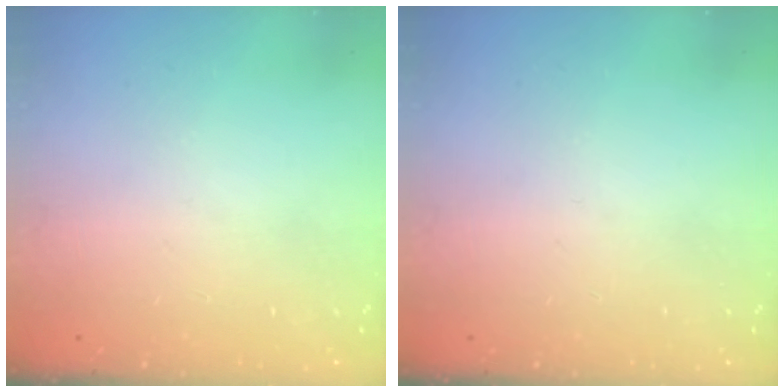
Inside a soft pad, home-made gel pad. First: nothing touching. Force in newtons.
{"total": 0.0}